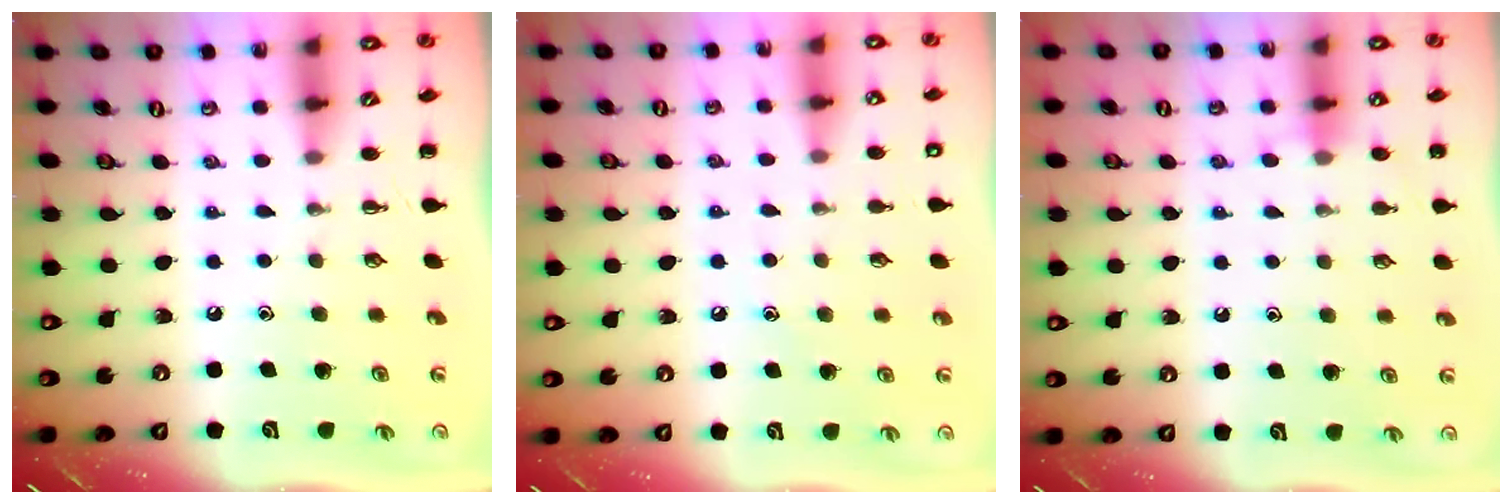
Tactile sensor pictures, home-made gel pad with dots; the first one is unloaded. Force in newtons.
{"total": 6.6, "press": 6.5, "slide": 1.2}
{"total": 7.5, "press": 7.1, "slide": 2.2}